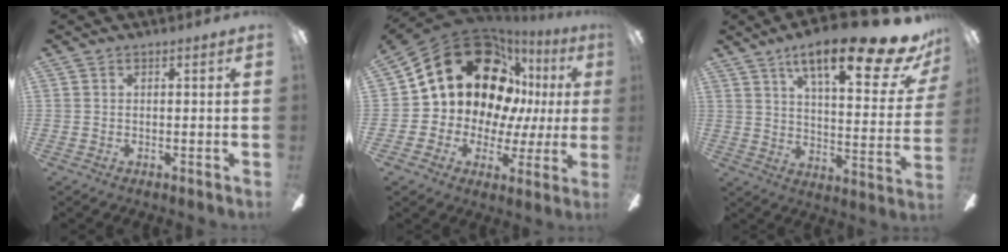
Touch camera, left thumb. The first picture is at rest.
{"total": 25.6, "force": [11.3, 17.7, 14.7], "torque": [-0.254, -0.057, 0.231]}
{"total": 22.3, "force": [14.3, 6.1, 16.0], "torque": [-0.234, -0.087, 0.222]}